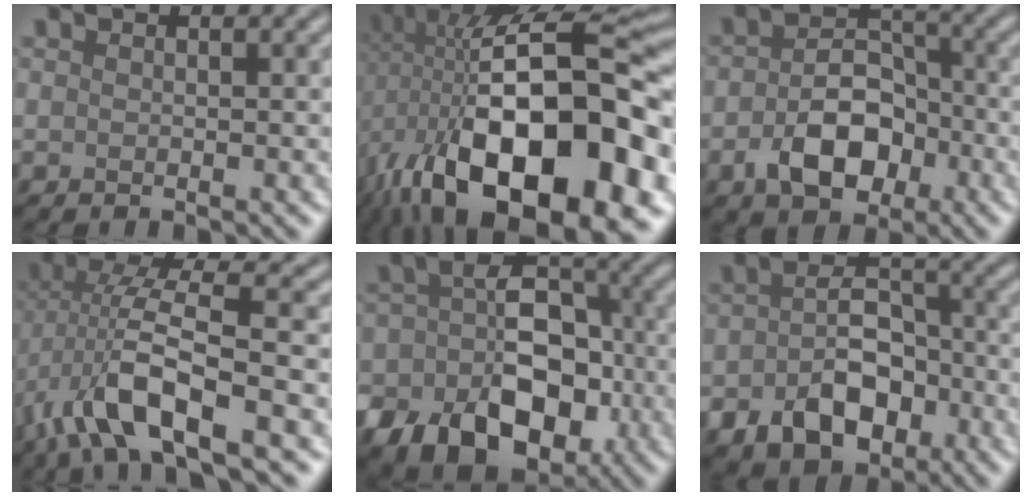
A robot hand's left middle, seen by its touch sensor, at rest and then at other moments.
{"total": 20.5, "force": [-5.7, 10.2, 16.8], "torque": [-0.294, -0.033, -0.068]}
{"total": 6.2, "force": [-2.4, 4.0, 4.1], "torque": [-0.064, 0.000, -0.042]}
{"total": 9.6, "force": [-3.7, 3.4, 8.1], "torque": [-0.171, 0.009, -0.076]}
{"total": 13.3, "force": [-5.2, 9.3, 8.0], "torque": [-0.110, -0.025, -0.071]}
{"total": 7.2, "force": [-3.0, 4.7, 4.5], "torque": [-0.074, -0.008, -0.047]}